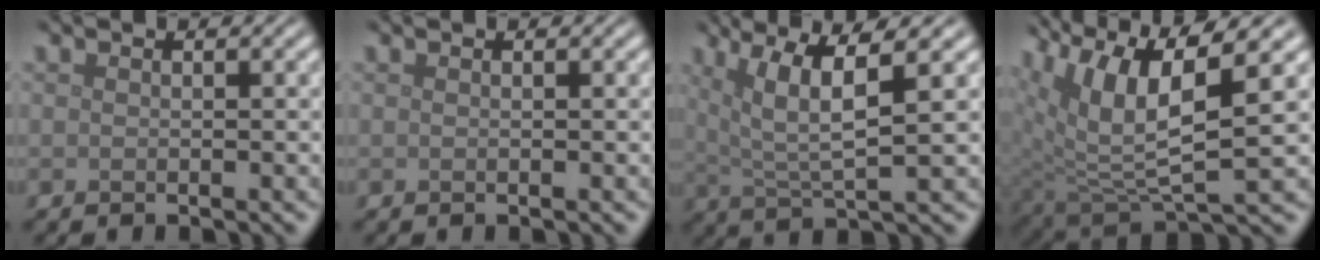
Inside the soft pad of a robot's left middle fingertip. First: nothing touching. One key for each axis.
{"total": 0.0}
{"total": 6.3, "fx": 2.8, "fy": 1.3, "fz": 5.5, "tx": -0.102, "ty": 0.003, "tz": 0.053}
{"total": 9.3, "fx": 4.2, "fy": 3.1, "fz": 7.7, "tx": -0.164, "ty": -0.003, "tz": 0.084}